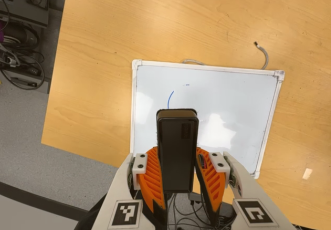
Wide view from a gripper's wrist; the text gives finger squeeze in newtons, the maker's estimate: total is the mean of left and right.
{"total": 5.8, "left": 5.2, "right": 6.3}